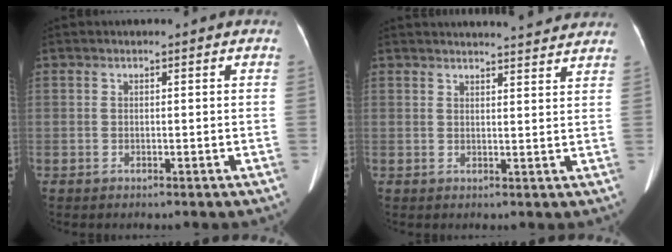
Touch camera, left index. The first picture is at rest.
{"total": 10.5, "force": [10.0, 0.7, 3.1], "torque": [-0.040, 0.005, 0.111]}